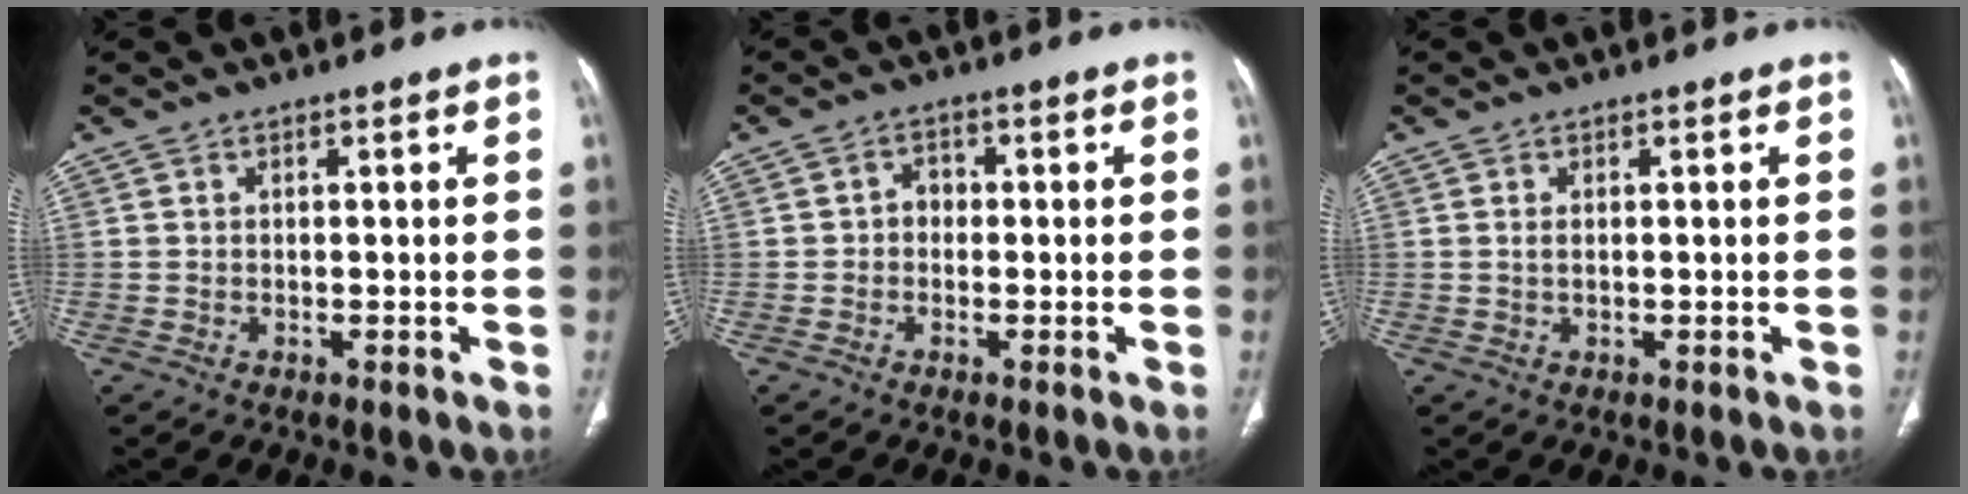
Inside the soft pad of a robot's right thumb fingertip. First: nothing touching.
{"total": 2.4, "force": [-0.3, 2.0, 1.3], "torque": [-0.005, 0.011, -0.013]}
{"total": 1.0, "force": [0.1, 0.4, 0.9], "torque": [-0.022, -0.001, 0.005]}